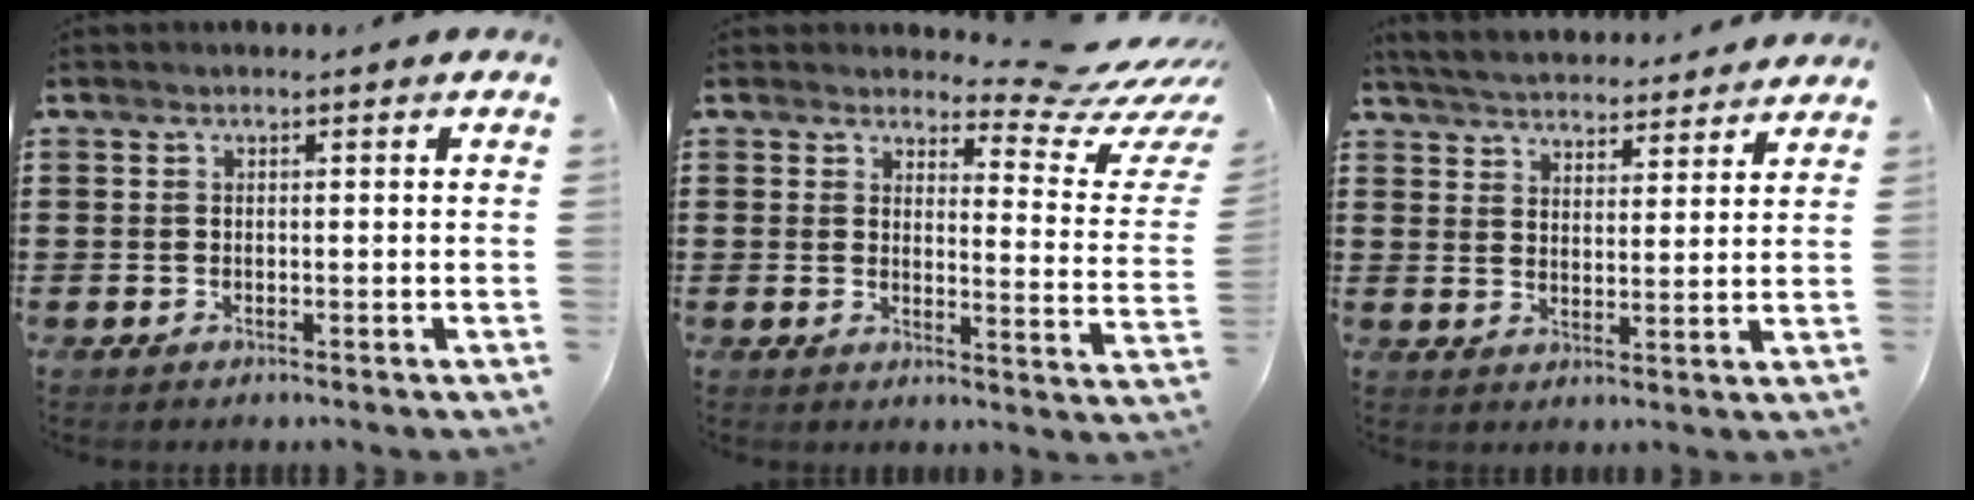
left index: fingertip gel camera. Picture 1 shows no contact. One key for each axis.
{"total": 6.8, "fx": 5.9, "fy": 1.0, "fz": 3.2, "tx": -0.058, "ty": -0.046, "tz": 0.097}
{"total": 4.6, "fx": 4.6, "fy": 0.3, "fz": 0.4, "tx": -0.029, "ty": -0.025, "tz": 0.080}